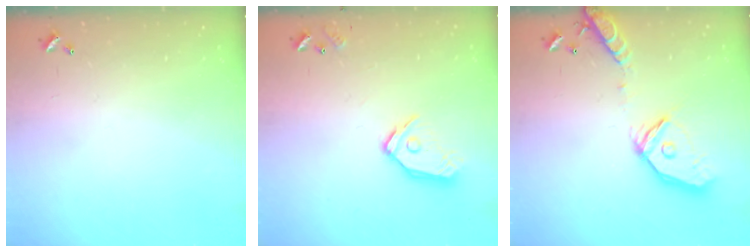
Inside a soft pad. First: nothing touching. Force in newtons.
{"total": 12.1, "press": 12.0, "slide": 1.5}
{"total": 18.4, "press": 18.2, "slide": 3.1}